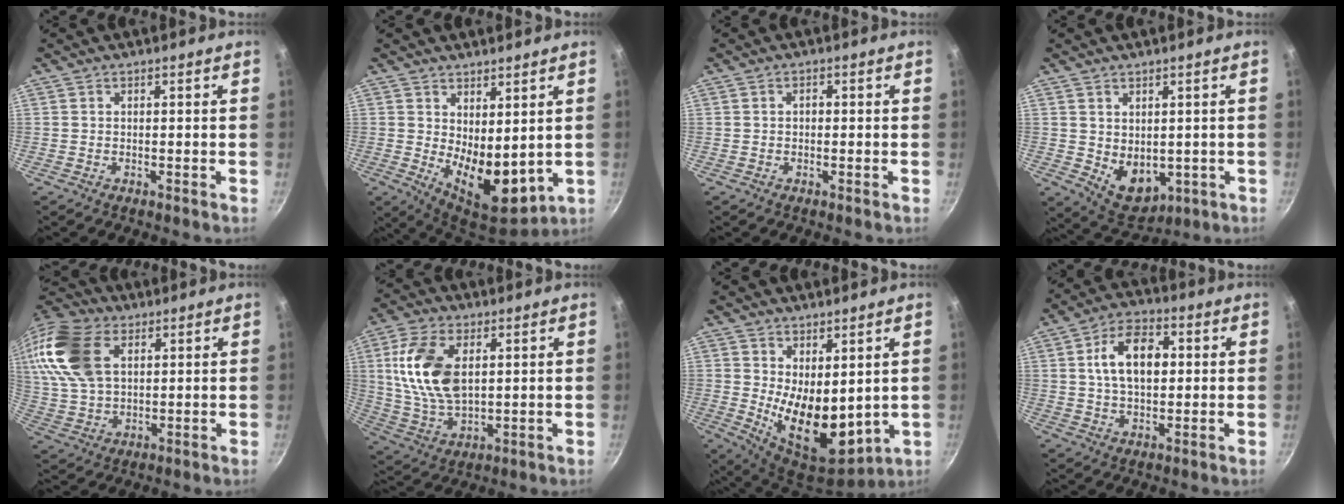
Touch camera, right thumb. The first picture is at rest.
{"total": 11.1, "force": [1.7, 6.0, 9.2], "torque": [-0.112, -0.043, 0.045]}
{"total": 1.0, "force": [-0.1, 0.8, 0.7], "torque": [-0.012, 0.006, -0.002]}
{"total": 7.6, "force": [-0.1, 5.6, 5.1], "torque": [-0.054, -0.015, 0.022]}
{"total": 18.3, "force": [6.5, 11.5, 12.7], "torque": [-0.255, 0.001, 0.124]}
{"total": 14.6, "force": [3.4, 8.3, 11.5], "torque": [-0.212, -0.014, 0.074]}
{"total": 13.4, "force": [1.6, 7.4, 11.0], "torque": [-0.139, -0.045, 0.051]}
{"total": 11.4, "force": [1.9, 7.0, 8.8], "torque": [-0.132, 0.013, 0.026]}